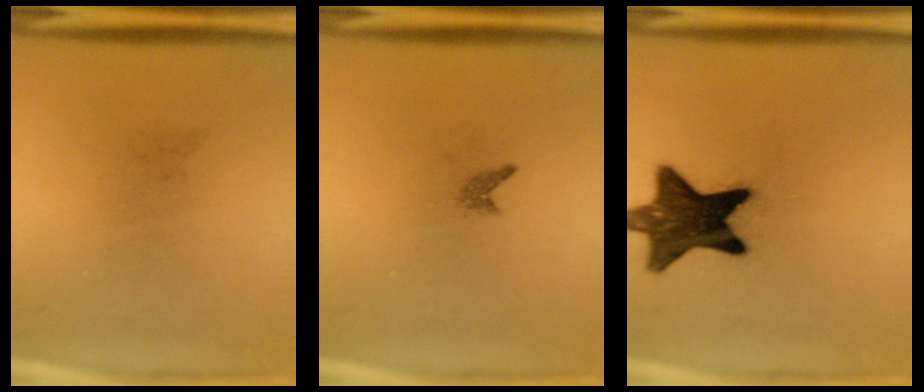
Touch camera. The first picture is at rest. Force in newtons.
{"total": 0.7}
{"total": 14.9}